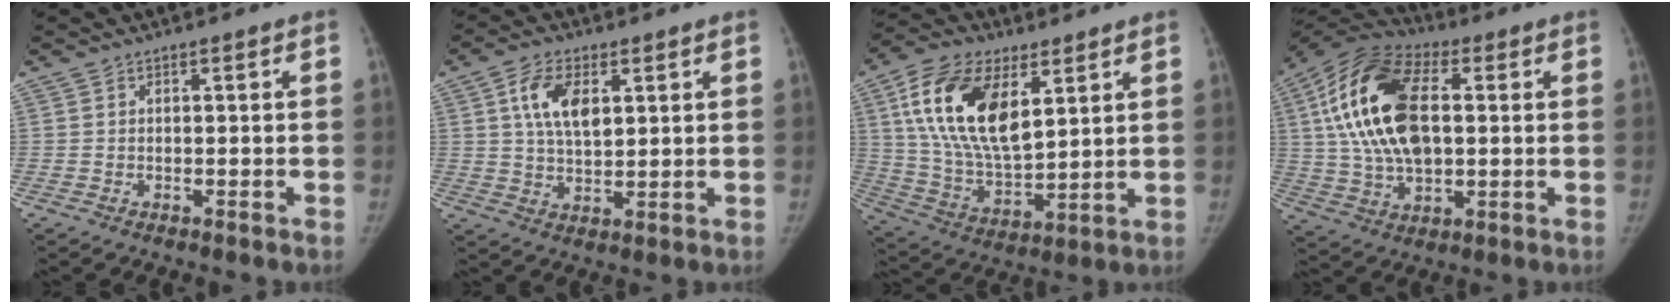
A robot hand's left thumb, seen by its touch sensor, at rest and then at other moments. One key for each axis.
{"total": 8.7, "fx": 2.9, "fy": 4.7, "fz": 6.7, "tx": -0.112, "ty": -0.008, "tz": 0.051}
{"total": 19.6, "fx": 7.5, "fy": 10.0, "fz": 15.1, "tx": -0.268, "ty": -0.025, "tz": 0.139}
{"total": 21.3, "fx": 3.5, "fy": 11.9, "fz": 17.3, "tx": -0.331, "ty": 0.011, "tz": 0.054}